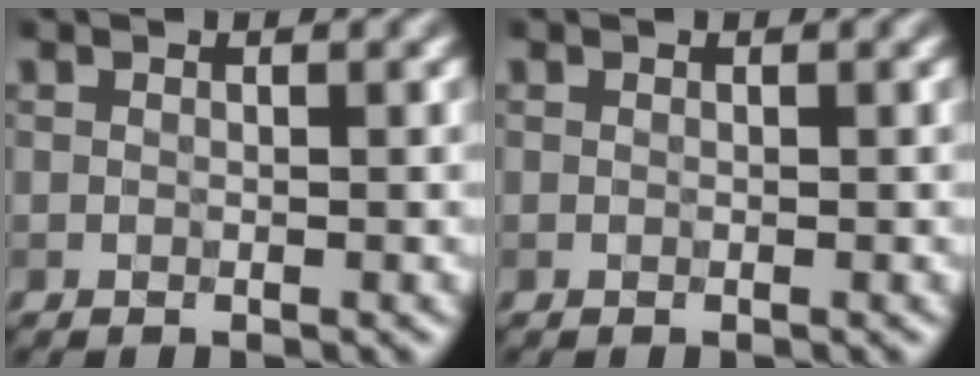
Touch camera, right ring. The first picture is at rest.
{"total": 0.0}